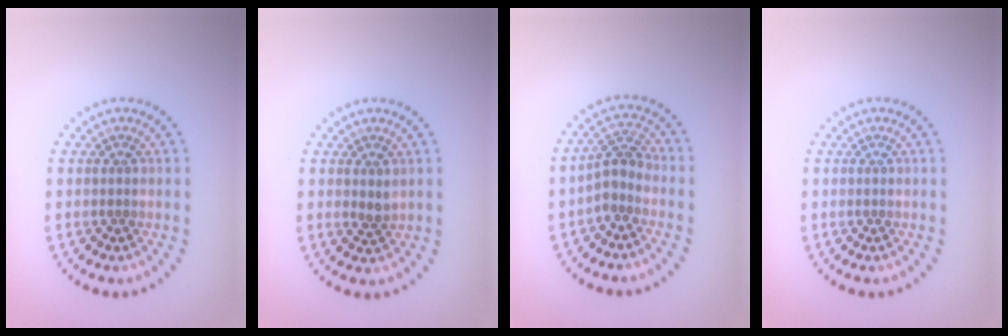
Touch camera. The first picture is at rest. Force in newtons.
{"total": 1.0, "press": 0.9, "slide": 0.4}
{"total": 2.5, "press": 1.9, "slide": 1.6}
{"total": 0.0}